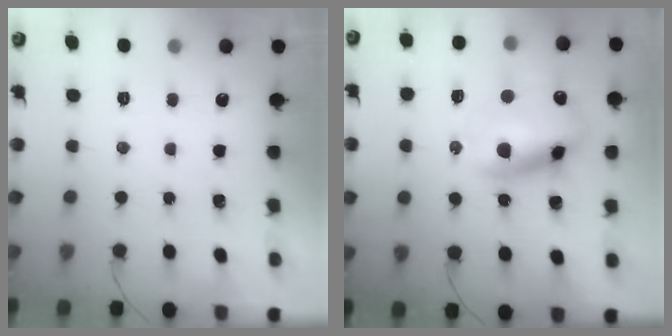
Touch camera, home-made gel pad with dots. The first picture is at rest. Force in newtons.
{"total": 13.5, "press": 13.1, "slide": 3.3}